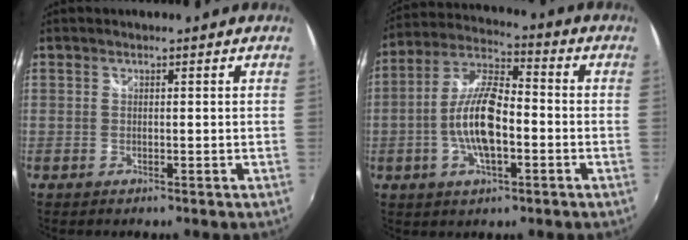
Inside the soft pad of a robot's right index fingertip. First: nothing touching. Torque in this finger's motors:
{"motor_torque": [1.93, -0.20, 0.59, 0.11]}